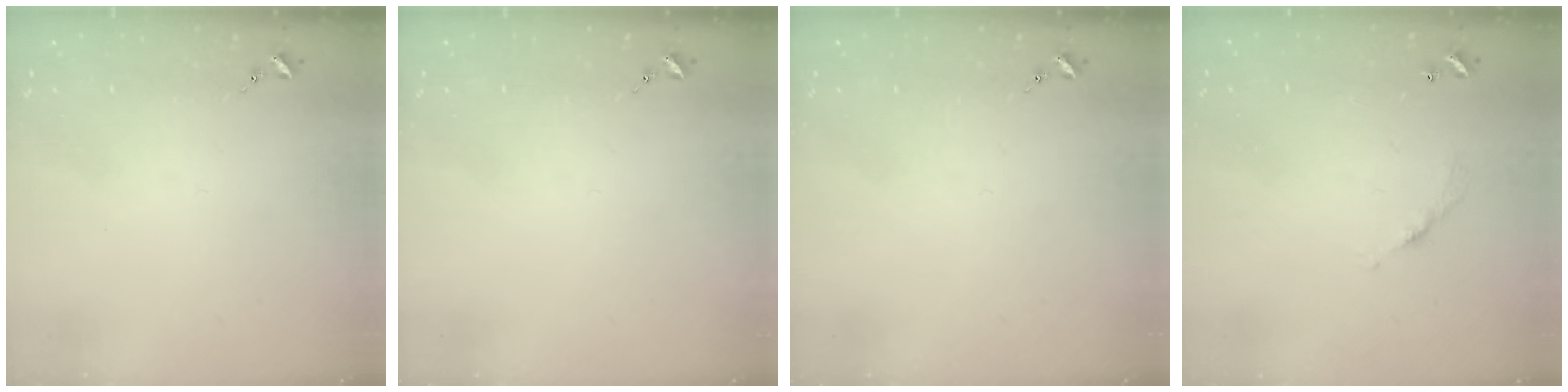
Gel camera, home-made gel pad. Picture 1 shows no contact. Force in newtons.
{"total": 0.0}
{"total": 0.0}
{"total": 4.4, "press": 4.3, "slide": 0.2}